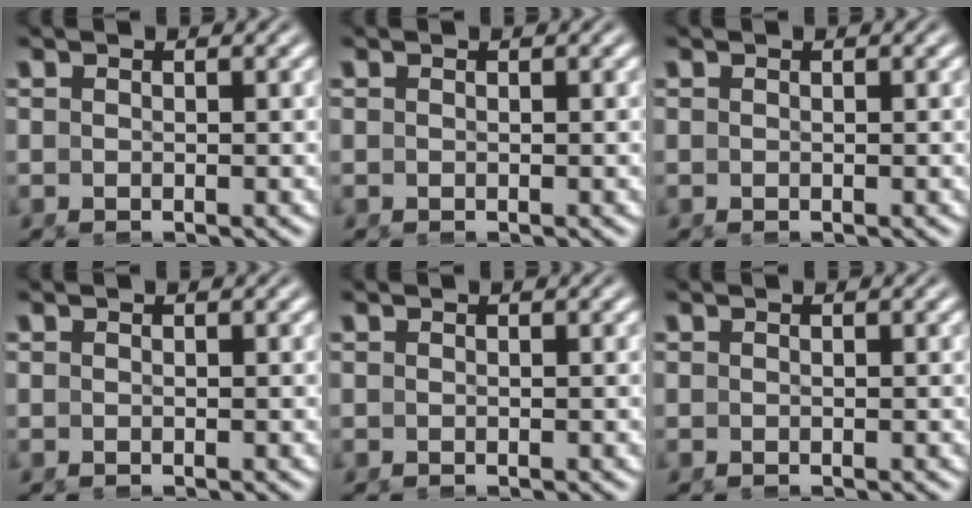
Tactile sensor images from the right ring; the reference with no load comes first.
{"total": 0.0}
{"total": 0.0}
{"total": 0.0}
{"total": 0.0}
{"total": 0.0}